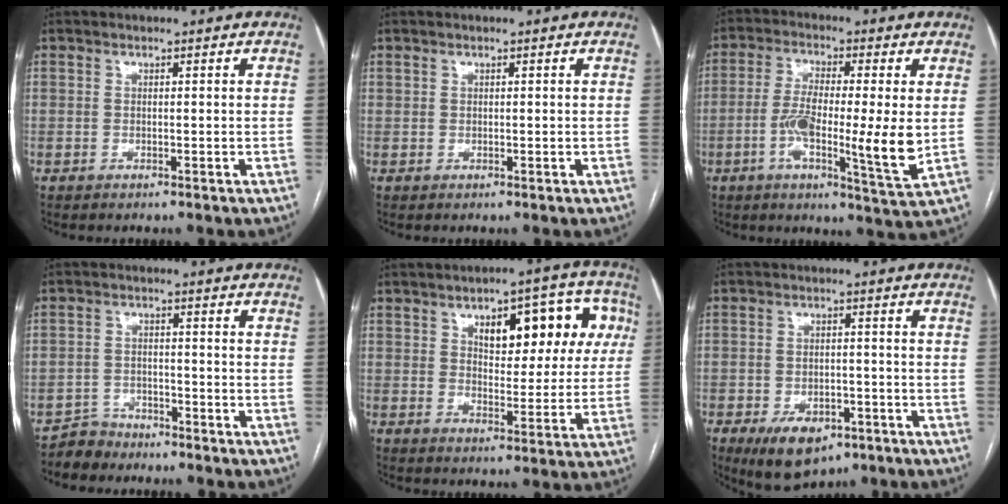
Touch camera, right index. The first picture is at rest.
{"total": 0.6, "force": [0.4, 0.3, 0.3], "torque": [-0.003, 0.002, 0.009]}
{"total": 12.4, "force": [-1.4, 1.2, 12.3], "torque": [-0.213, -0.014, -0.030]}
{"total": 3.6, "force": [-3.2, 1.5, -0.9], "torque": [0.019, 0.001, -0.060]}
{"total": 13.0, "force": [4.5, 5.9, 10.7], "torque": [-0.124, 0.036, 0.064]}
{"total": 8.9, "force": [-5.2, 4.9, 5.2], "torque": [-0.083, -0.004, -0.074]}